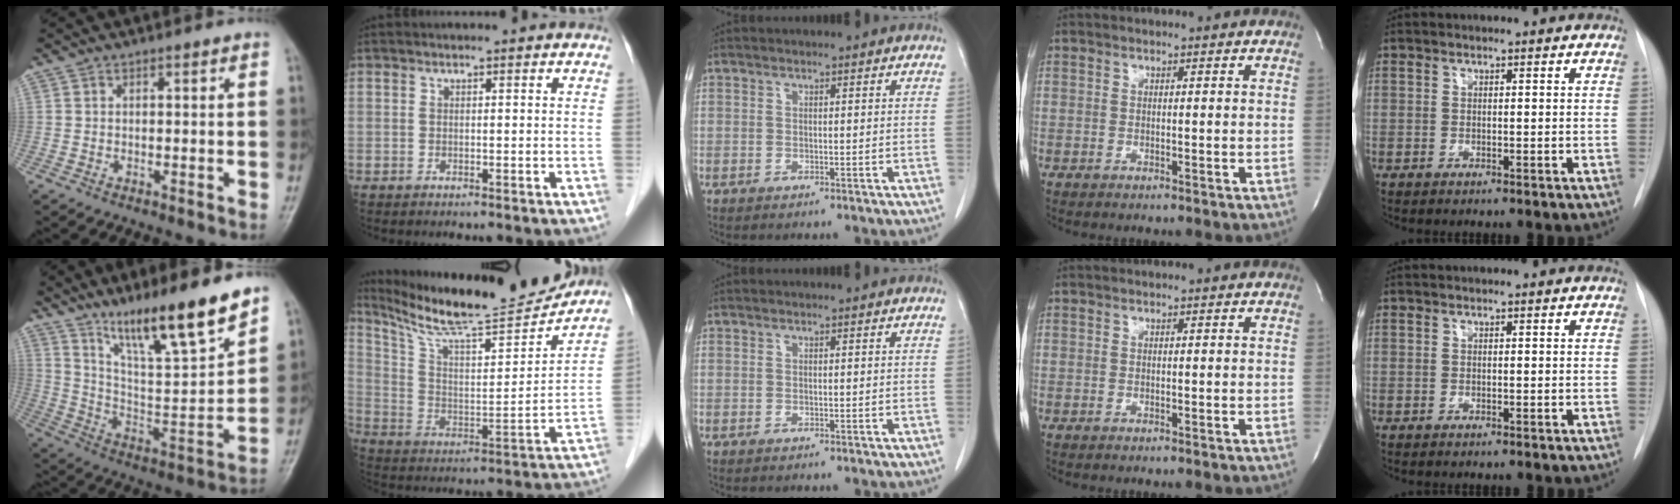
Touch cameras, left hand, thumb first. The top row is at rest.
{"thumb": {"total": 18.3, "force": [13.4, 2.6, 12.2], "torque": [-0.177, -0.078, 0.237]}, "index": {"total": 20.0, "force": [18.5, 0.7, 7.6], "torque": [-0.141, -0.025, 0.294]}}